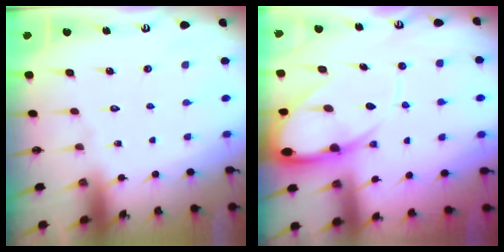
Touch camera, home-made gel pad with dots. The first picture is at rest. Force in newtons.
{"total": 12.3, "press": 12.3, "slide": 1.2}